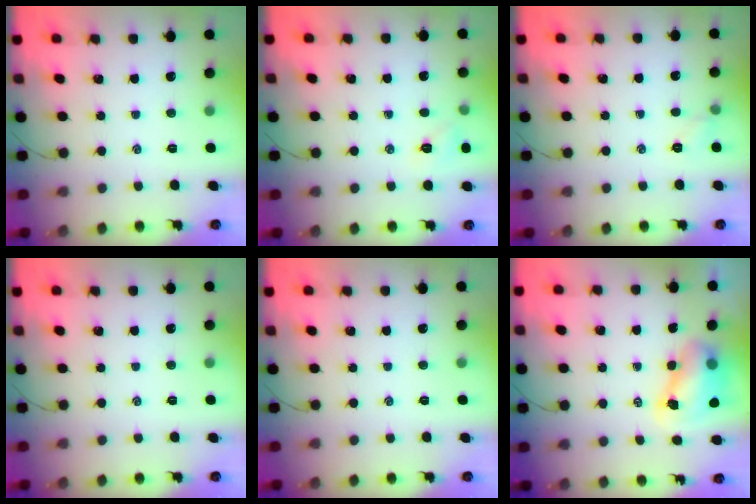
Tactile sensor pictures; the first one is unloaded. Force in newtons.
{"total": 5.5, "press": 5.3, "slide": 1.4}
{"total": 5.2, "press": 5.0, "slide": 1.5}
{"total": 0.0}
{"total": 0.0}
{"total": 7.9, "press": 7.7, "slide": 1.6}